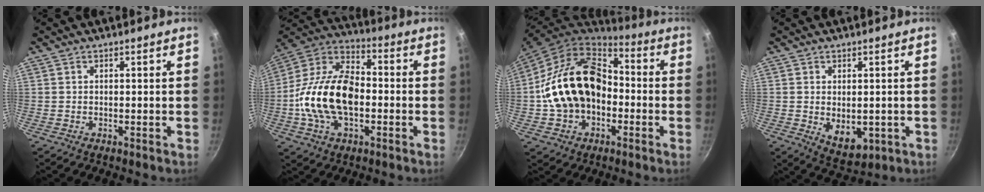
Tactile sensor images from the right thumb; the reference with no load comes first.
{"total": 19.7, "force": [-2.6, 12.0, 15.4], "torque": [-0.264, 0.040, -0.062]}
{"total": 20.8, "force": [-1.9, 15.2, 14.0], "torque": [-0.238, 0.055, -0.037]}
{"total": 6.9, "force": [-0.7, 4.5, 5.3], "torque": [-0.068, -0.013, 0.008]}